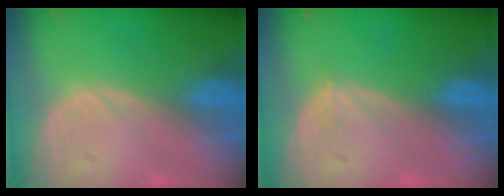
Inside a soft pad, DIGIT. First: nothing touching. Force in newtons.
{"total": 0.5, "press": 0.5, "slide": 0.2}